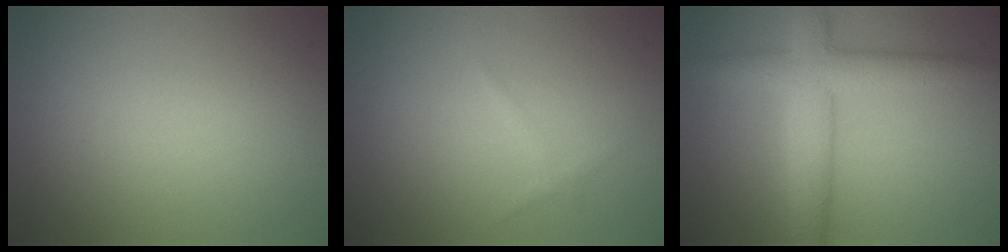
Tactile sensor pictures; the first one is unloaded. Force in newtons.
{"total": 0.7, "press": 0.7, "slide": 0.1}
{"total": 5.6, "press": 5.6, "slide": 0.0}